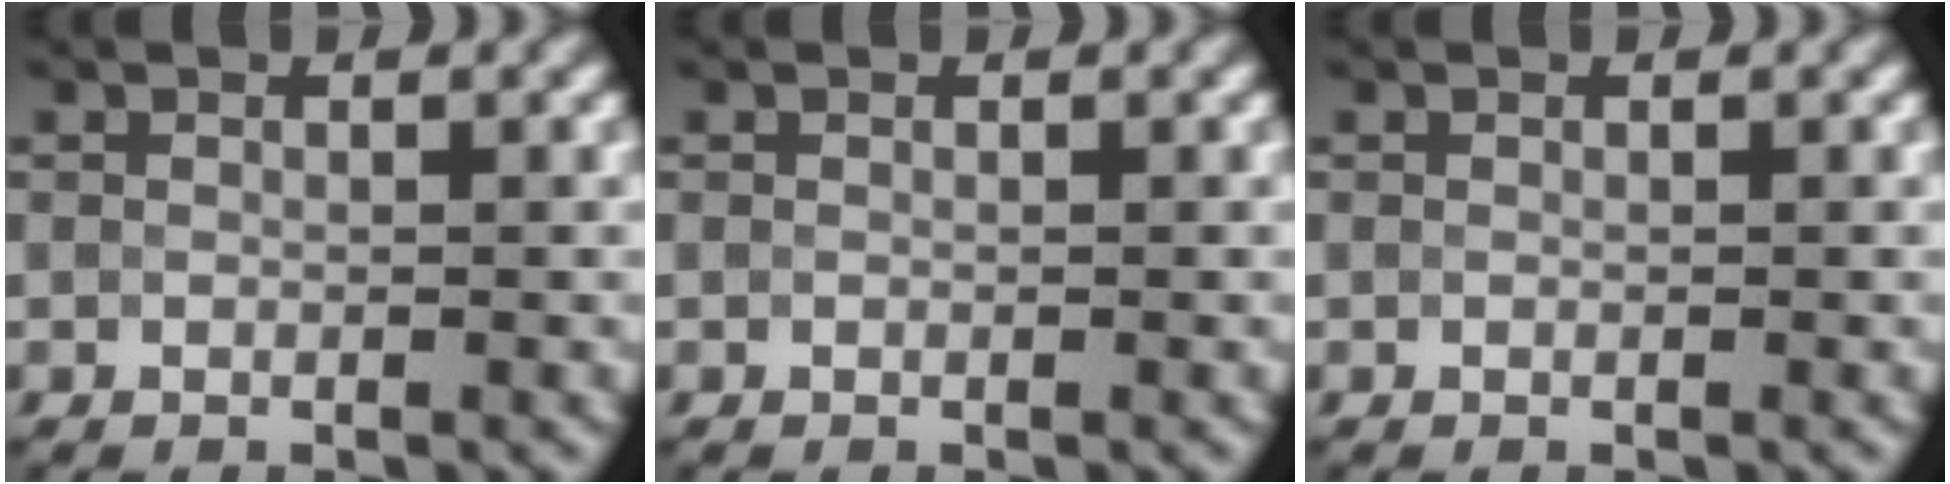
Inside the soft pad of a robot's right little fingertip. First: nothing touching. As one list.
[{"total": 0.0}, {"total": 0.0}]